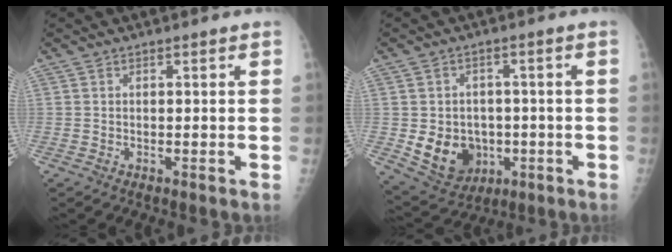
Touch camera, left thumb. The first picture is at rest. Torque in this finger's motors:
{"motor_torque": [-0.10, 0.31, 0.39, -0.02, 0.08]}